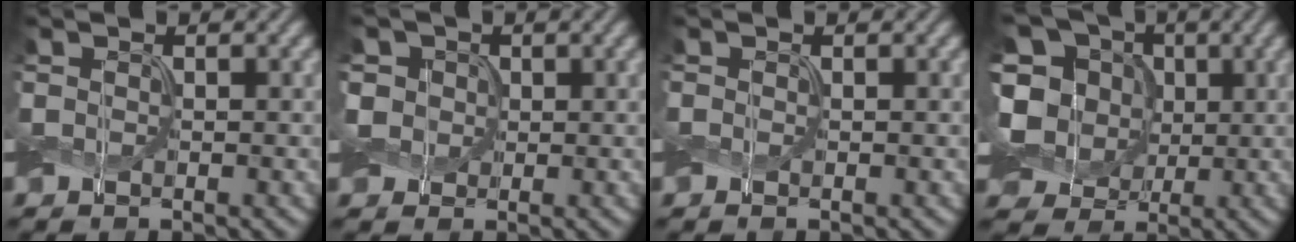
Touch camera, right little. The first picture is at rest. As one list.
[{"total": 3.0, "force": [0.8, 2.7, 1.0], "torque": [-0.043, 0.006, 0.016]}, {"total": 0.0}, {"total": 10.7, "force": [0.4, 9.1, 5.5], "torque": [-0.139, 0.020, -0.019]}]